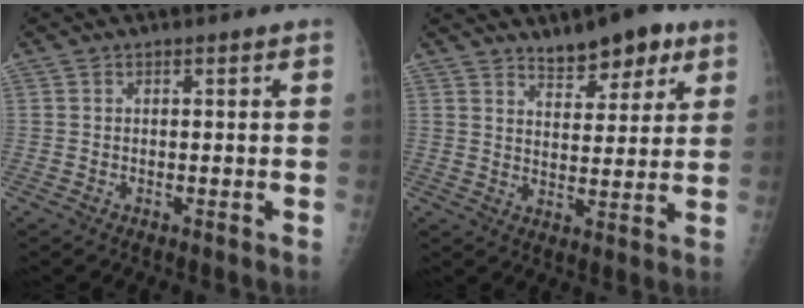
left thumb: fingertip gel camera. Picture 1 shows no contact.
{"total": 8.6, "force": [6.0, 3.6, 5.0], "torque": [-0.046, -0.031, 0.089]}